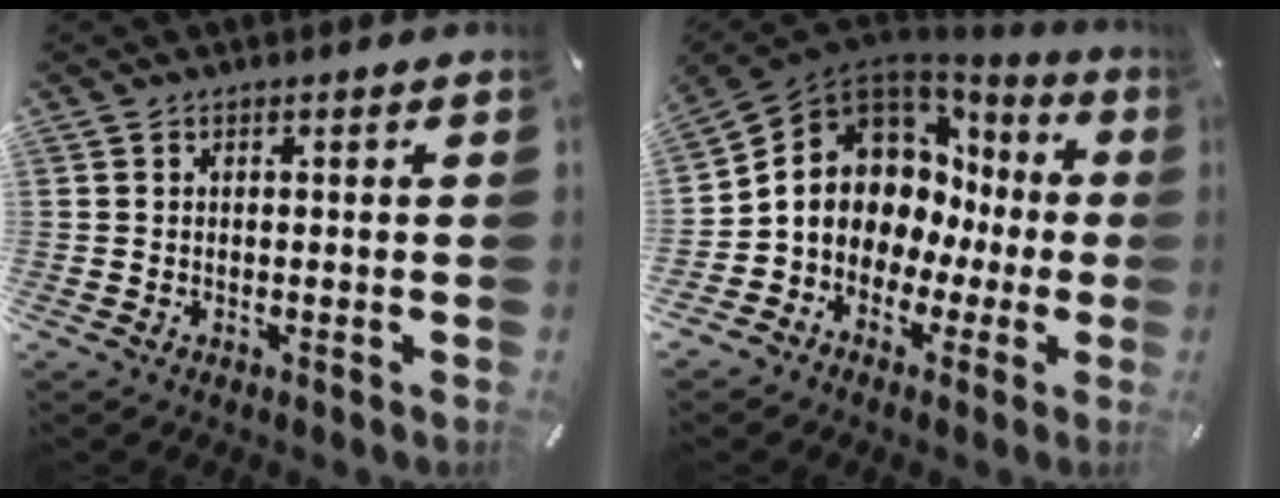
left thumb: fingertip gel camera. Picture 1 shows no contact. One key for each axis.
{"total": 10.9, "fx": 0.8, "fy": 9.7, "fz": 4.8, "tx": -0.097, "ty": -0.028, "tz": 0.014}